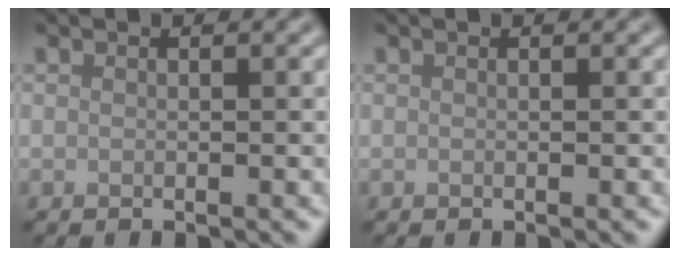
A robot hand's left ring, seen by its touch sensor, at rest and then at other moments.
{"total": 0.0}